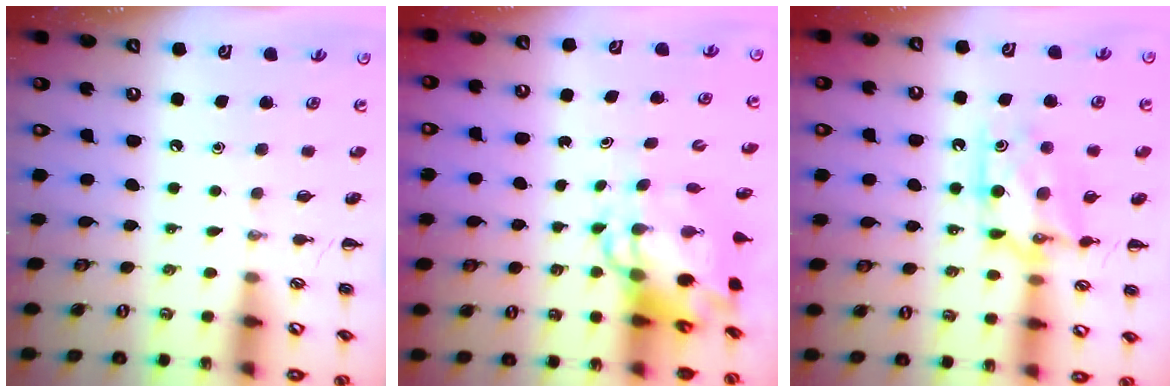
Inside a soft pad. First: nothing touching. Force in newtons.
{"total": 8.5, "press": 8.2, "slide": 2.2}
{"total": 11.5, "press": 11.5, "slide": 0.5}